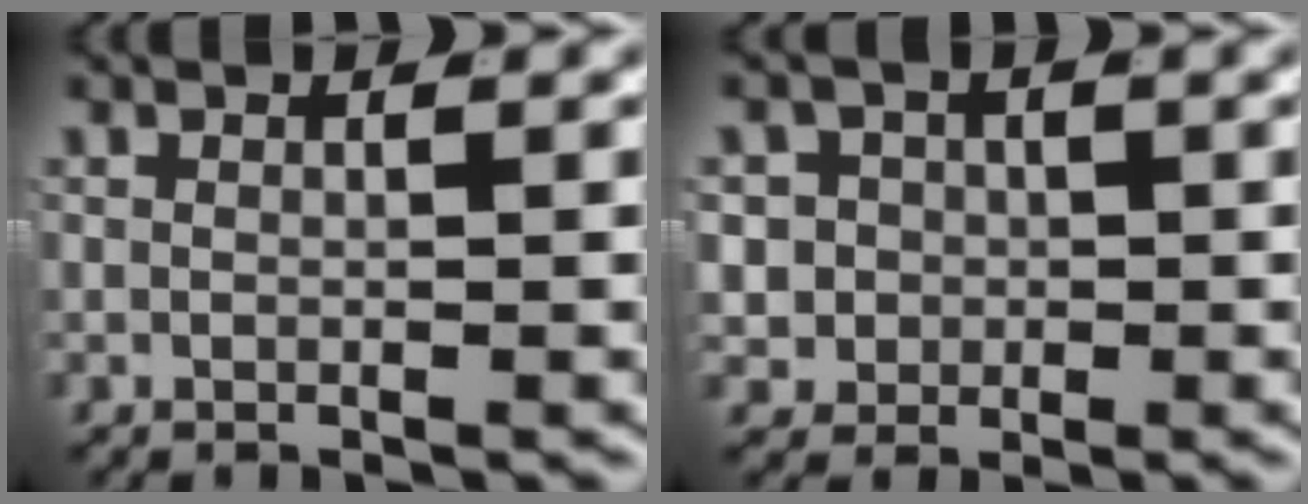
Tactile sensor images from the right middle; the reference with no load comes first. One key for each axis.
{"total": 7.0, "fx": -0.7, "fy": 6.5, "fz": 2.4, "tx": -0.058, "ty": -0.023, "tz": -0.011}